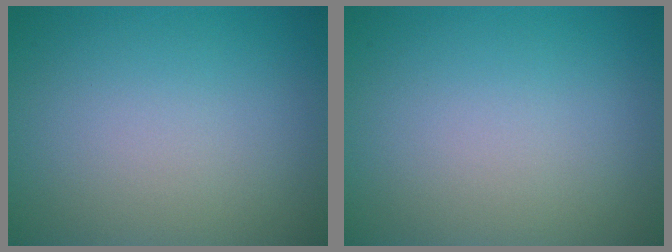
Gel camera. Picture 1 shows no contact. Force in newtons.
{"total": 0.0}